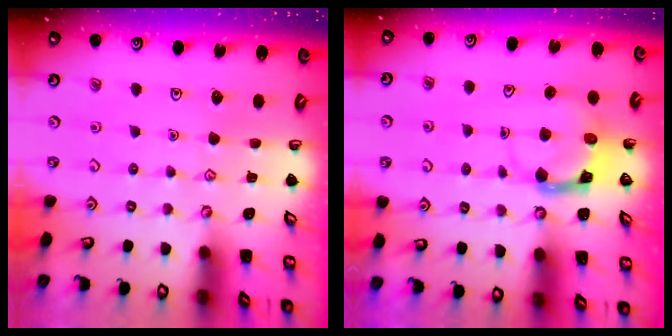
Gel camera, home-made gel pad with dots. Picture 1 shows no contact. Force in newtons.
{"total": 3.7, "press": 3.7, "slide": 0.4}